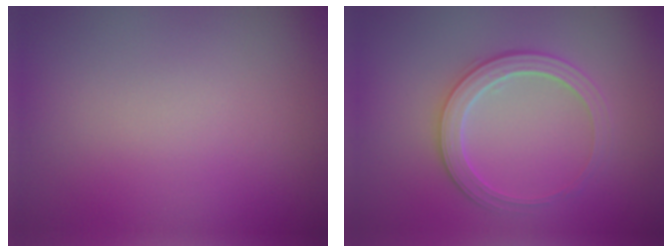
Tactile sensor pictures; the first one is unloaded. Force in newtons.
{"total": 2.8, "press": 2.8, "slide": 0.3}